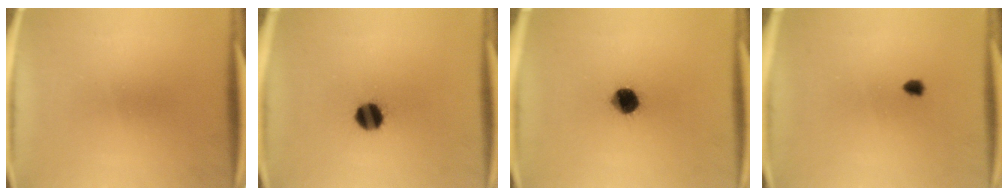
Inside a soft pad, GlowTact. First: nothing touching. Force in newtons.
{"total": 6.9}
{"total": 7.3}
{"total": 1.1}